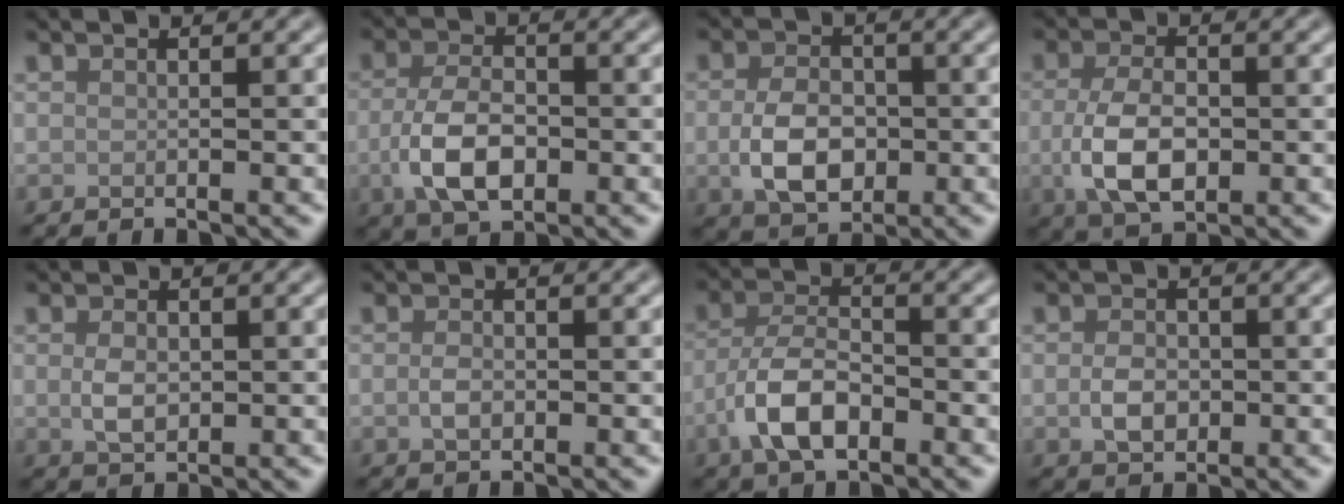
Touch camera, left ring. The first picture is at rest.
{"total": 5.3, "force": [-1.5, 2.9, 4.2], "torque": [-0.088, -0.004, -0.031]}
{"total": 4.9, "force": [-0.7, 3.3, 3.5], "torque": [-0.072, -0.004, -0.015]}
{"total": 5.4, "force": [-0.8, 3.1, 4.3], "torque": [-0.096, -0.008, -0.015]}
{"total": 2.3, "force": [0.0, 1.4, 1.7], "torque": [-0.038, 0.000, 0.003]}
{"total": 1.4, "force": [-0.2, 0.8, 1.1], "torque": [-0.023, 0.001, -0.006]}
{"total": 5.3, "force": [-2.5, 2.4, 3.9], "torque": [-0.075, 0.006, -0.056]}
{"total": 2.5, "force": [-0.4, 1.7, 1.7], "torque": [-0.034, -0.001, -0.010]}